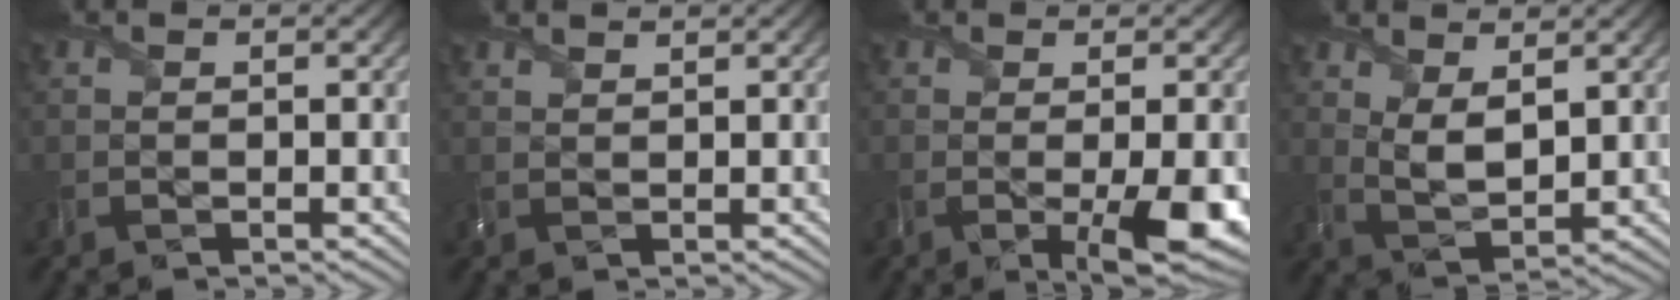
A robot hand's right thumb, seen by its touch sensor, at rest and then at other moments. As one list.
[{"total": 1.4, "force": [1.4, 0.2, 0.4], "torque": [-0.018, 0.003, 0.030]}, {"total": 7.4, "force": [-1.7, 1.8, 7.0], "torque": [-0.106, -0.011, -0.016]}, {"total": 4.8, "force": [2.3, 2.1, 3.6], "torque": [-0.086, -0.006, 0.049]}]